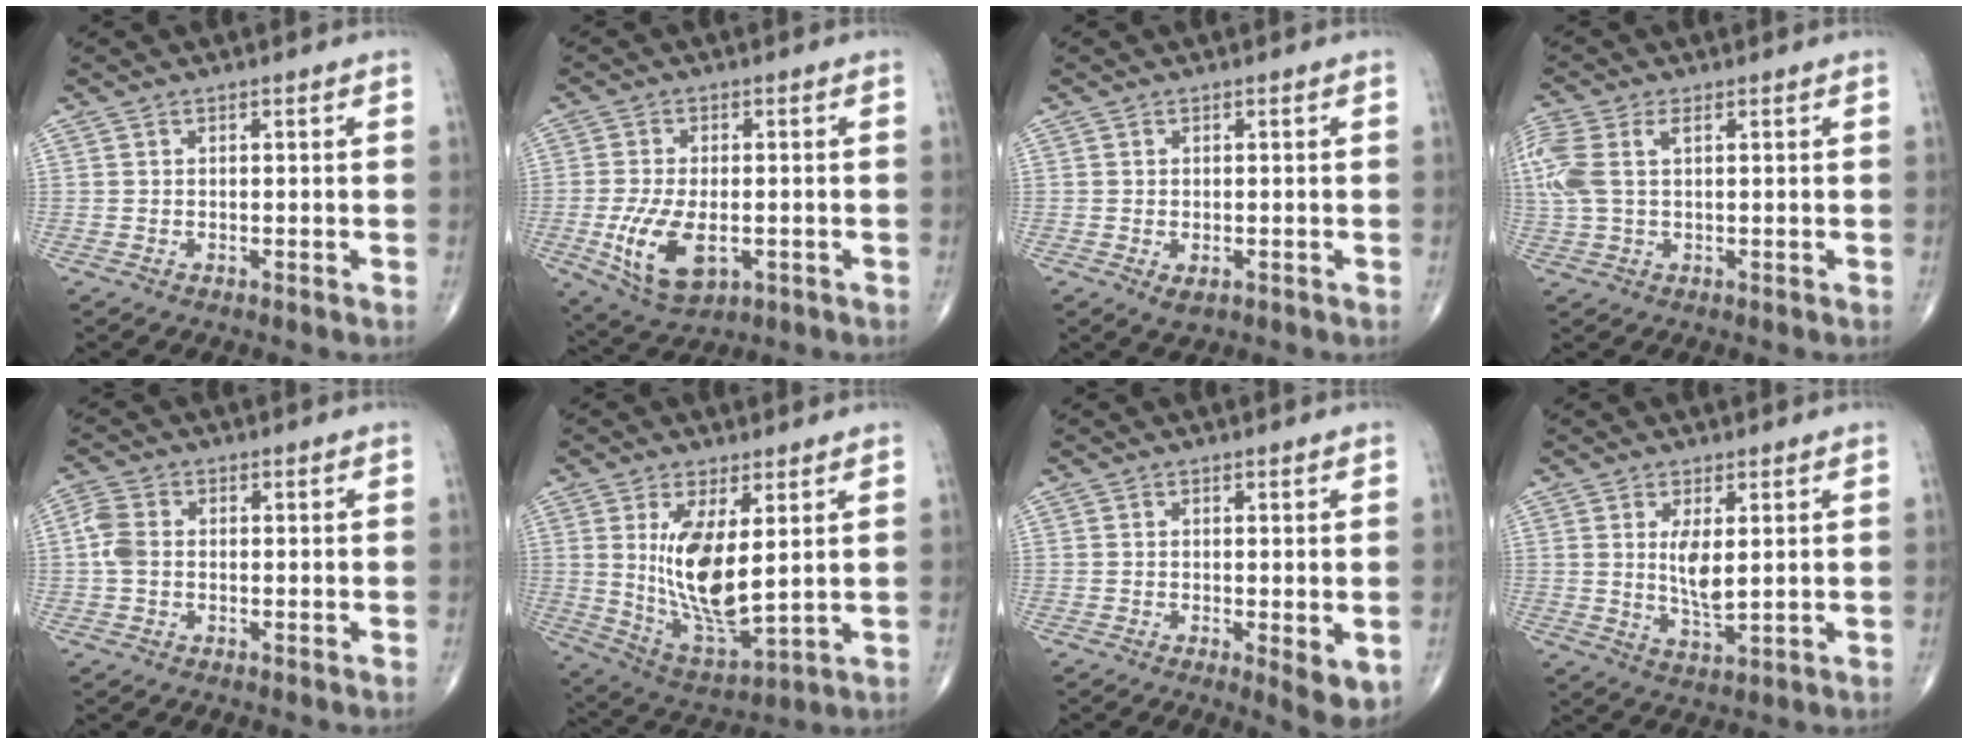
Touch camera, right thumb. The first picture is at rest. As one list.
[{"total": 11.1, "force": [-2.8, 5.7, 9.1], "torque": [-0.175, -0.008, -0.038]}, {"total": 2.4, "force": [-0.9, 1.3, 1.8], "torque": [-0.029, -0.001, -0.009]}, {"total": 9.1, "force": [2.3, 5.0, 7.2], "torque": [-0.211, 0.023, 0.049]}, {"total": 4.0, "force": [-0.2, 2.9, 2.8], "torque": [-0.070, 0.010, -0.011]}, {"total": 13.6, "force": [2.6, 5.2, 12.3], "torque": [-0.225, -0.032, 0.066]}, {"total": 5.1, "force": [-1.1, 1.6, 4.7], "torque": [-0.069, -0.015, -0.017]}, {"total": 5.5, "force": [1.1, 1.8, 5.0], "torque": [-0.090, -0.021, 0.026]}]